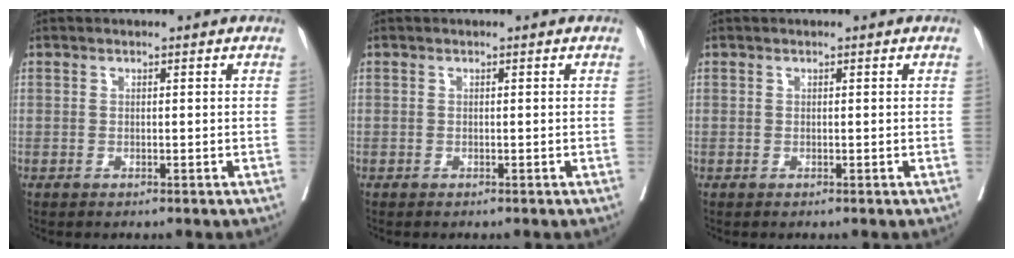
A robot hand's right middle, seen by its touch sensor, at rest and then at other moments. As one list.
[{"total": 0.0}, {"total": 0.0}]